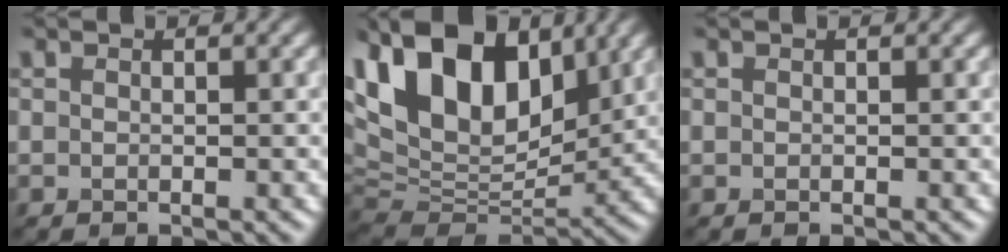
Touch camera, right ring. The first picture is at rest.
{"total": 16.1, "force": [7.5, 9.2, 10.9], "torque": [-0.221, 0.038, 0.129]}
{"total": 0.0}